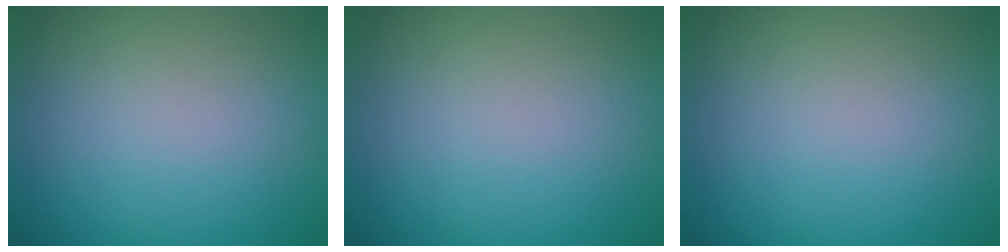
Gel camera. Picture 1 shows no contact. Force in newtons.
{"total": 0.0}
{"total": 0.0}